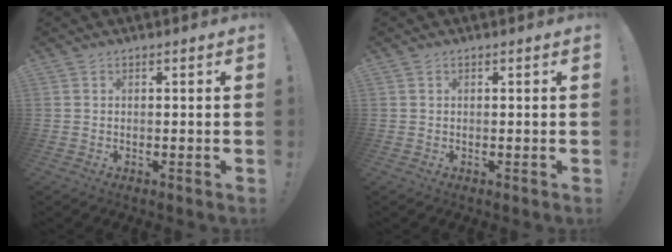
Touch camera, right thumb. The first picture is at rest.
{"total": 0.0}